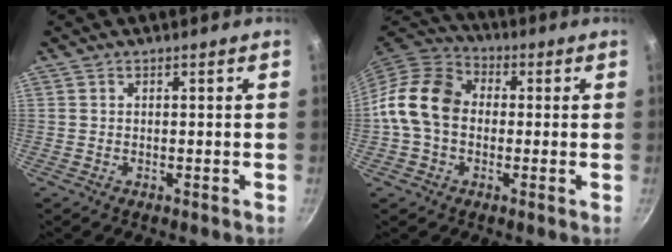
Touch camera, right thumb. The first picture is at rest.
{"total": 13.2, "force": [-0.3, 10.1, 8.5], "torque": [-0.125, 0.027, -0.027]}